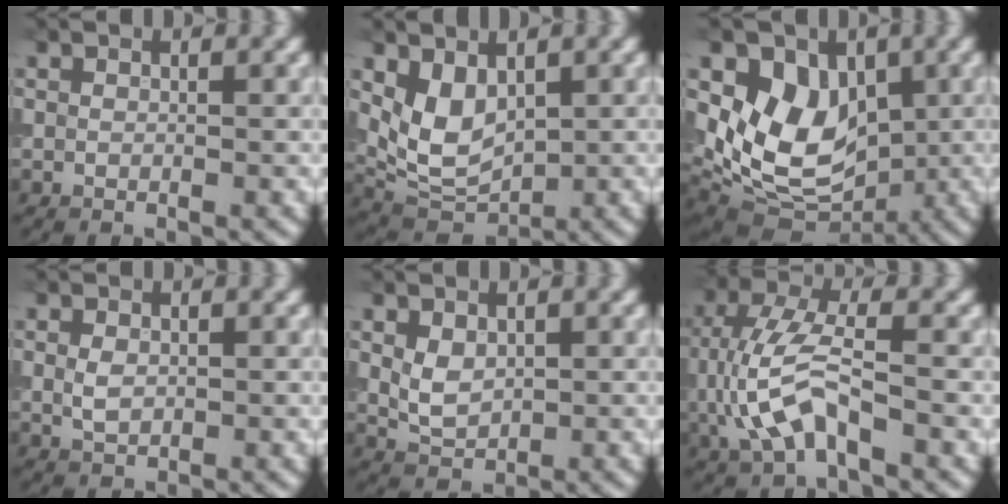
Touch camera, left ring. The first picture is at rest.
{"total": 4.2, "force": [1.1, 2.7, 3.1], "torque": [-0.059, -0.010, 0.030]}
{"total": 7.8, "force": [1.1, 5.8, 5.2], "torque": [-0.091, -0.017, 0.015]}
{"total": 1.6, "force": [0.1, 1.1, 1.1], "torque": [-0.025, -0.001, 0.003]}
{"total": 2.6, "force": [0.4, 1.9, 1.8], "torque": [-0.037, -0.002, 0.011]}
{"total": 6.3, "force": [-1.0, 2.7, 5.6], "torque": [-0.123, 0.008, -0.021]}